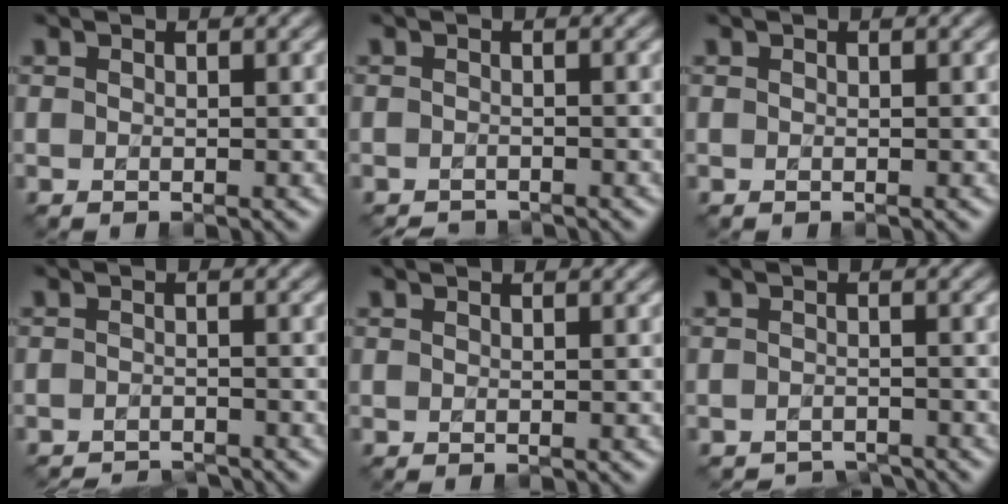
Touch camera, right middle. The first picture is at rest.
{"total": 1.7, "force": [-1.6, 0.3, -0.1], "torque": [0.011, -0.007, -0.025]}
{"total": 0.0}
{"total": 3.2, "force": [-3.2, 0.1, 0.2], "torque": [0.008, -0.005, -0.051]}
{"total": 0.0}
{"total": 2.8, "force": [-2.7, 0.3, -0.2], "torque": [0.009, -0.009, -0.043]}